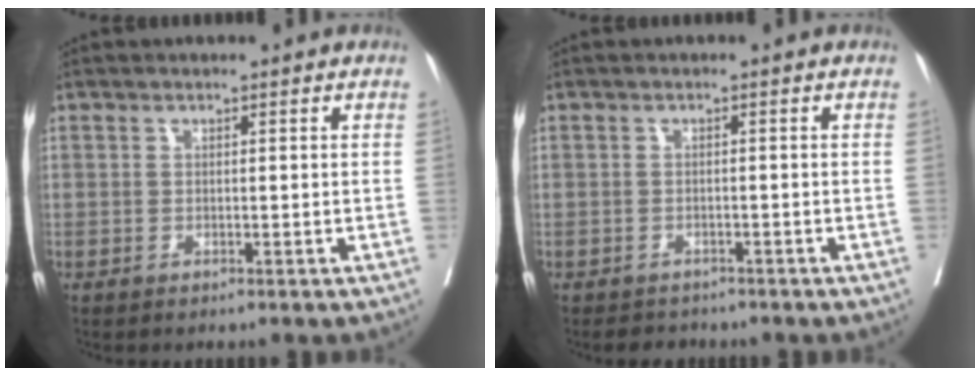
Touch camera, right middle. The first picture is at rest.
{"total": 2.3, "force": [-2.1, 0.9, 0.0], "torque": [-0.006, -0.002, -0.032]}